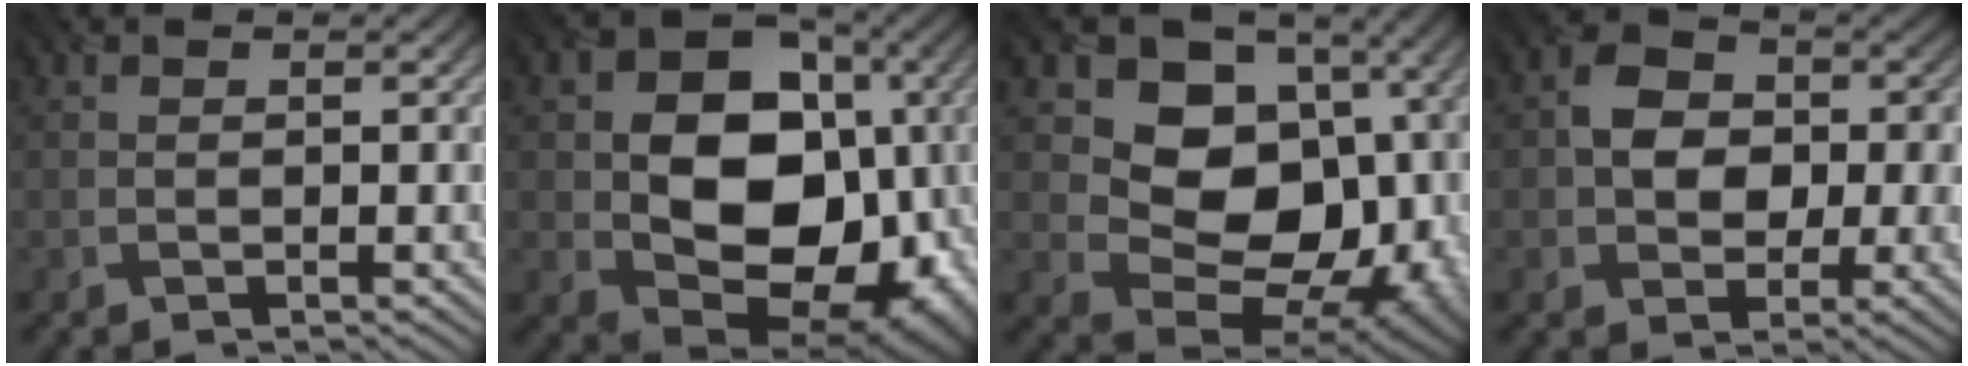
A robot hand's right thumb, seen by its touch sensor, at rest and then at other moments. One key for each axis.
{"total": 16.9, "fx": -0.4, "fy": 12.8, "fz": 11.0, "tx": -0.153, "ty": -0.035, "tz": 0.013}
{"total": 15.4, "fx": 1.5, "fy": 11.8, "fz": 9.7, "tx": -0.138, "ty": -0.013, "tz": 0.032}
{"total": 7.1, "fx": 0.3, "fy": 5.8, "fz": 4.1, "tx": -0.075, "ty": 0.005, "tz": -0.008}